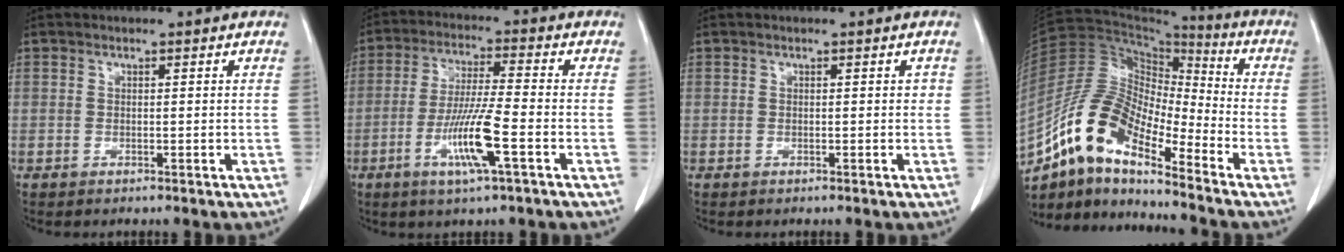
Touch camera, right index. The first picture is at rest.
{"total": 10.1, "force": [-3.8, 0.2, 9.4], "torque": [-0.184, -0.012, -0.072]}
{"total": 0.9, "force": [0.1, 0.6, 0.7], "torque": [-0.015, 0.007, 0.001]}
{"total": 14.3, "force": [-10.1, 4.3, 9.1], "torque": [-0.185, 0.032, -0.187]}